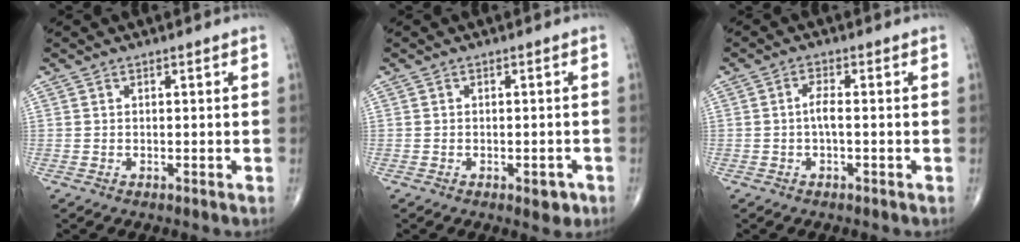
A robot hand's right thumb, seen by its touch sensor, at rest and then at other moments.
{"total": 2.9, "force": [-1.4, 1.4, 2.0], "torque": [-0.013, 0.003, -0.016]}
{"total": 2.5, "force": [-0.4, 0.6, 2.4], "torque": [-0.051, 0.005, -0.009]}